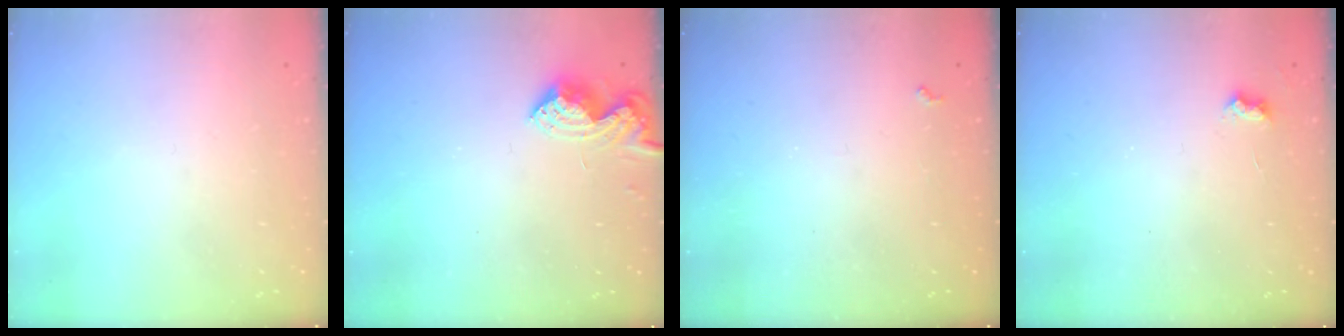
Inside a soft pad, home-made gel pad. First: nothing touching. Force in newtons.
{"total": 8.3, "press": 8.3, "slide": 0.2}
{"total": 3.7, "press": 3.6, "slide": 0.7}
{"total": 3.9, "press": 3.9, "slide": 0.5}